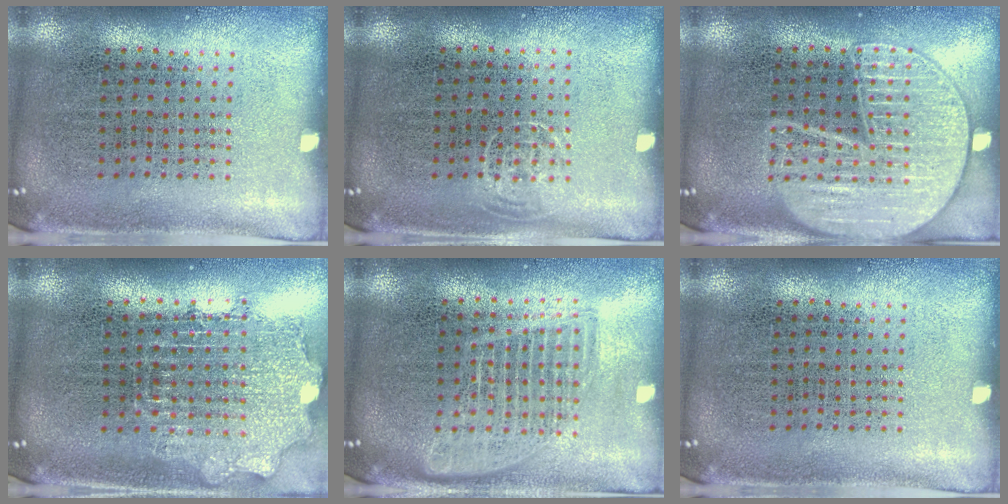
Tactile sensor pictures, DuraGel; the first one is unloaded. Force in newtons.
{"total": 0.7, "press": 0.5, "slide": 0.4}
{"total": 3.0, "press": 3.0, "slide": 0.2}
{"total": 1.9, "press": 1.5, "slide": 1.1}
{"total": 1.6, "press": 1.4, "slide": 0.7}
{"total": 0.0}